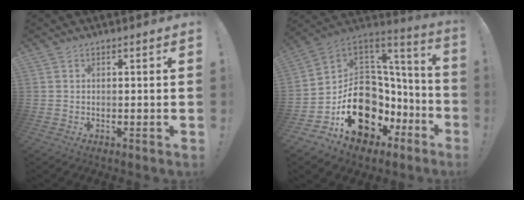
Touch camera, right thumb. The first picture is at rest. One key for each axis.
{"total": 20.7, "fx": -6.1, "fy": 15.7, "fz": 12.1, "tx": -0.193, "ty": 0.014, "tz": -0.056}